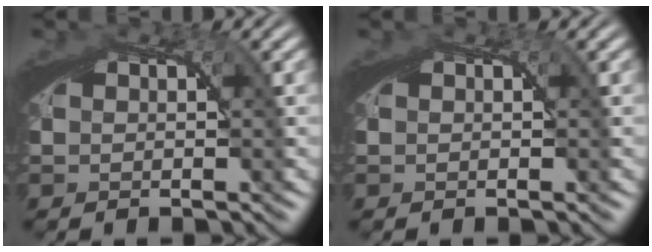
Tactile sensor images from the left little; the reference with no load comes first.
{"total": 0.0}